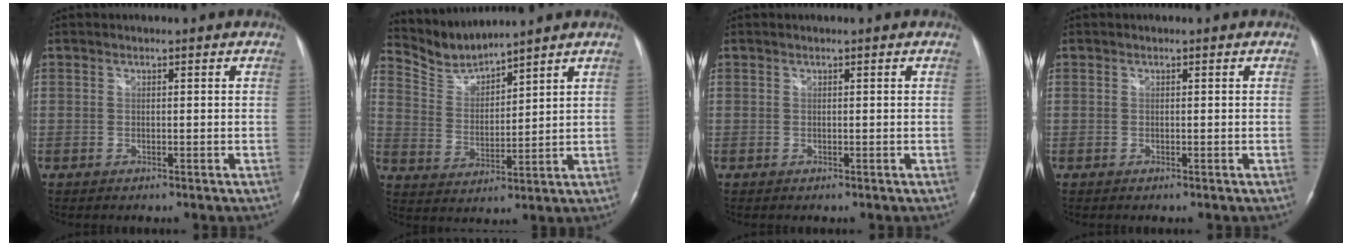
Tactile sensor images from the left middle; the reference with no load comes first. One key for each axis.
{"total": 6.5, "fx": 6.5, "fy": -0.3, "fz": -0.1, "tx": -0.016, "ty": 0.001, "tz": 0.145}
{"total": 0.0}
{"total": 0.0}